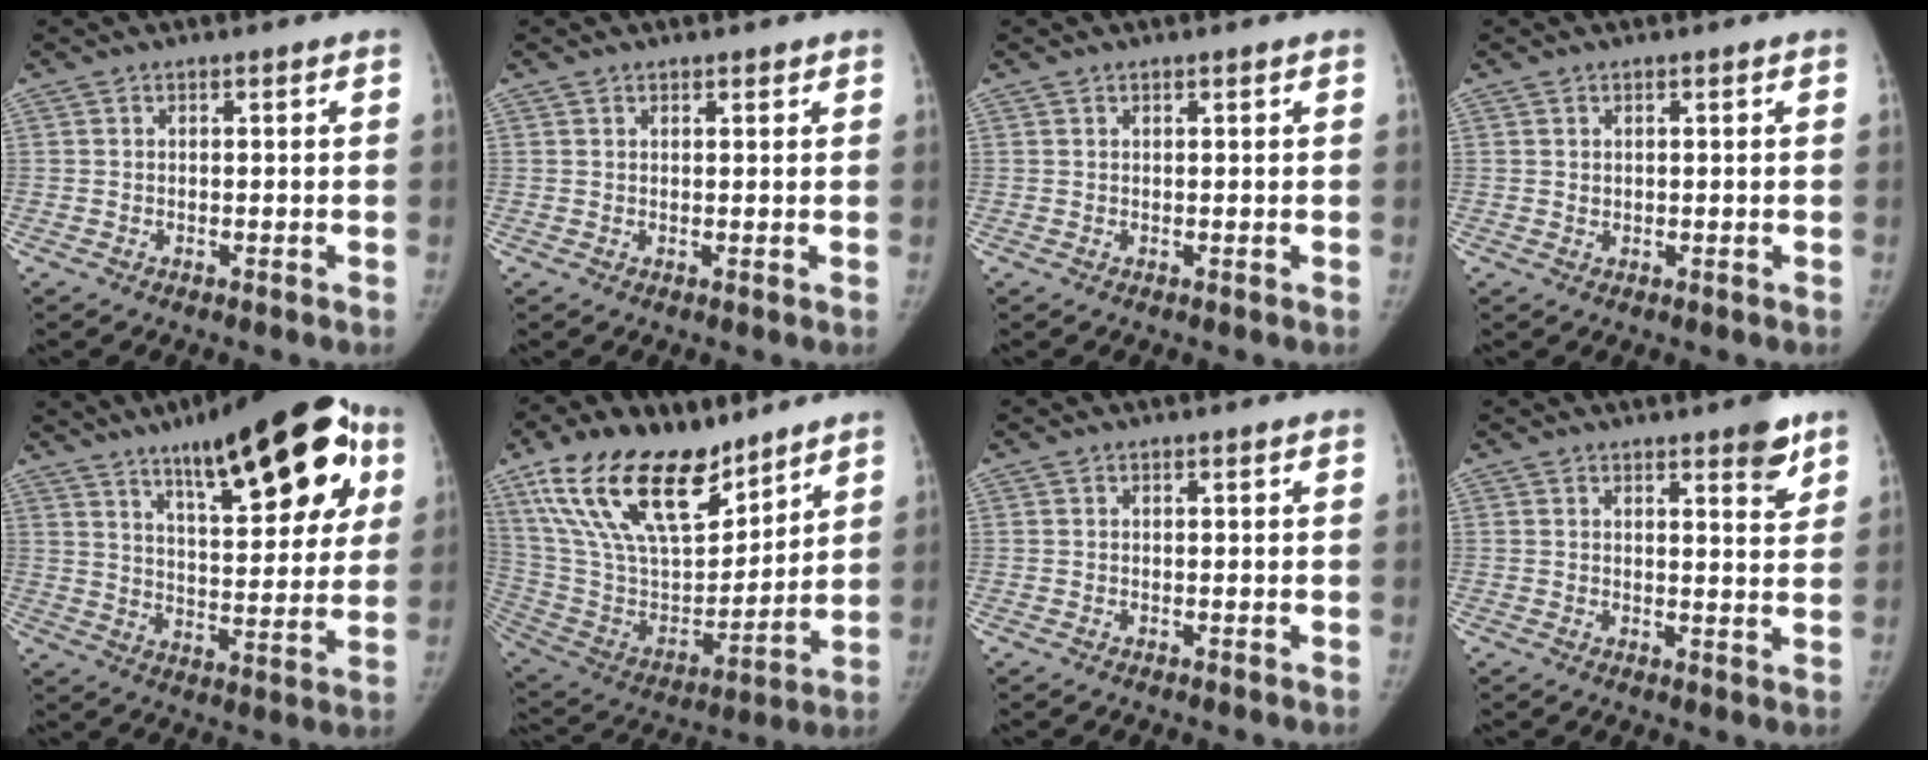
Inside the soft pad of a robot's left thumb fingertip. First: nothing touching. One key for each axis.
{"total": 1.2, "fx": 1.0, "fy": 0.7, "fz": 0.1, "tx": 0.014, "ty": -0.005, "tz": 0.012}
{"total": 0.5, "fx": 0.5, "fy": 0.2, "fz": 0.1, "tx": -0.001, "ty": -0.002, "tz": 0.008}
{"total": 0.8, "fx": 0.5, "fy": 0.6, "fz": 0.2, "tx": 0.007, "ty": -0.004, "tz": 0.009}
{"total": 26.6, "fx": 13.4, "fy": 8.8, "fz": 21.2, "tx": -0.265, "ty": -0.022, "tz": 0.199}
{"total": 26.2, "fx": 17.0, "fy": 12.4, "fz": 15.7, "tx": -0.260, "ty": -0.049, "tz": 0.313}
{"total": 0.0}
{"total": 5.3, "fx": 3.5, "fy": 1.4, "fz": 3.7, "tx": -0.032, "ty": -0.022, "tz": 0.043}